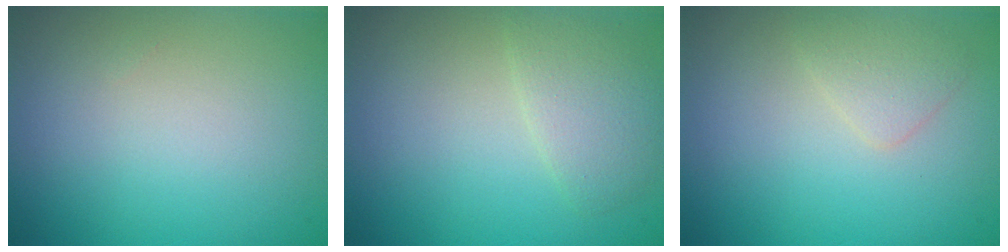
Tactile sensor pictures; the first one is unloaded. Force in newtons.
{"total": 2.4, "press": 2.4, "slide": 0.1}
{"total": 1.5, "press": 1.5, "slide": 0.1}